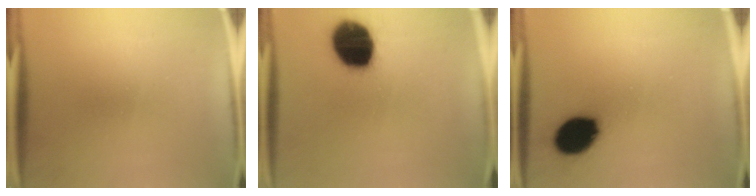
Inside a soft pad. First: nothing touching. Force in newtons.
{"total": 19.2}
{"total": 12.9}